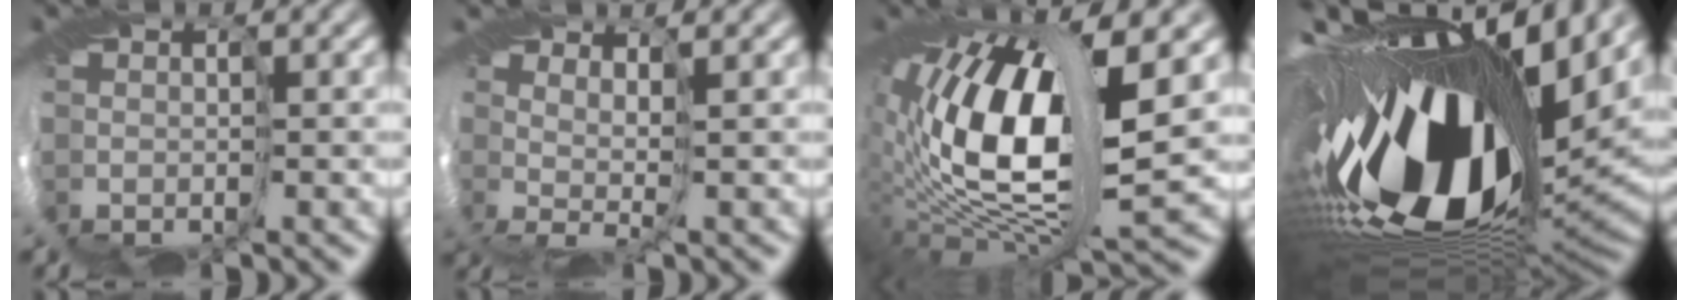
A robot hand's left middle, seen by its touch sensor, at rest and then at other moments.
{"total": 1.9, "force": [1.2, -1.0, 1.0], "torque": [-0.015, 0.003, 0.027]}
{"total": 15.9, "force": [0.8, 6.7, 14.3], "torque": [-0.275, 0.005, 0.027]}
{"total": 18.7, "force": [1.7, 7.8, 17.0], "torque": [-0.311, -0.037, 0.034]}